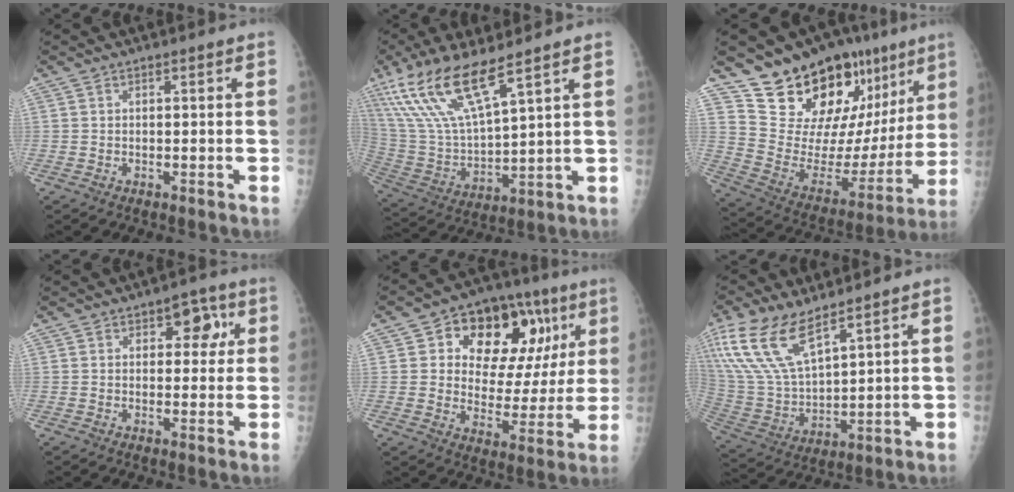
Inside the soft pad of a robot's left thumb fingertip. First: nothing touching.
{"total": 16.6, "force": [10.5, 3.9, 12.3], "torque": [-0.256, -0.042, 0.219]}
{"total": 23.7, "force": [16.0, 11.1, 13.5], "torque": [-0.153, -0.074, 0.261]}
{"total": 6.4, "force": [1.9, 4.3, 4.4], "torque": [-0.012, 0.000, 0.017]}
{"total": 21.2, "force": [7.8, 12.6, 15.1], "torque": [-0.155, 0.000, 0.111]}
{"total": 16.3, "force": [10.4, 6.3, 10.8], "torque": [-0.223, -0.041, 0.219]}